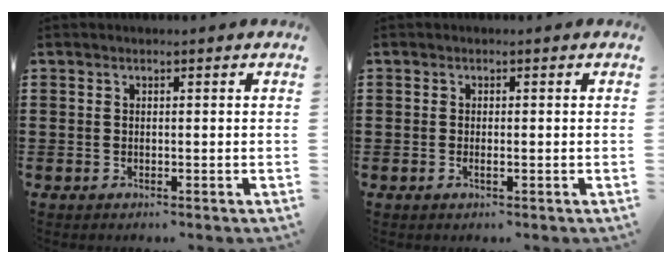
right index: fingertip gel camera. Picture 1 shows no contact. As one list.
[{"total": 0.8, "force": [-0.3, 0.1, 0.7], "torque": [-0.013, -0.003, -0.004]}]